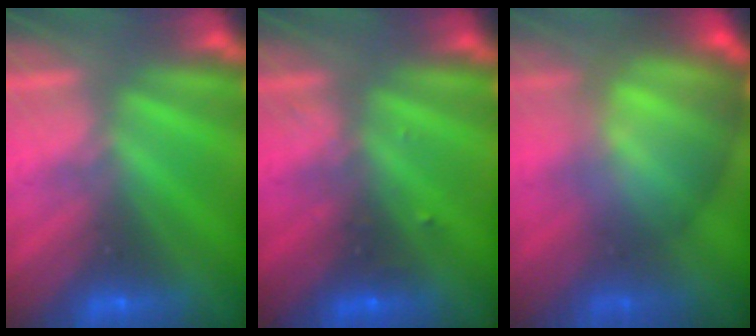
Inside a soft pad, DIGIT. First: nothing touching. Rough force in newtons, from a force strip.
{"total": 2.4}
{"total": 8.1}